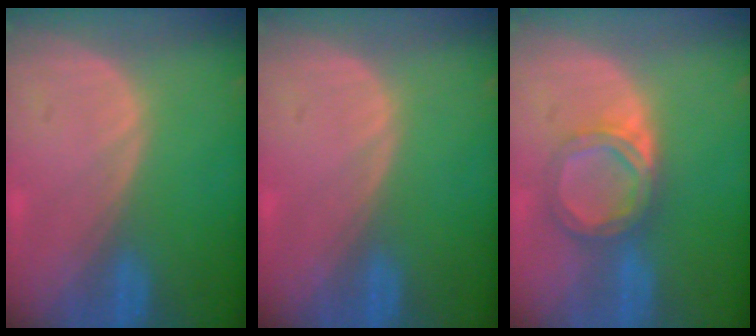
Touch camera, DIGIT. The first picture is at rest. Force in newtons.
{"total": 0.0}
{"total": 5.3, "press": 5.1, "slide": 1.4}